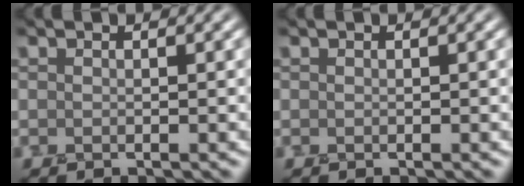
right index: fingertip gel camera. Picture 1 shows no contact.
{"total": 0.0}